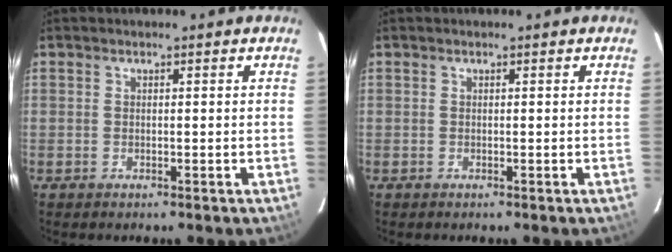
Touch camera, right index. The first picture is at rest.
{"total": 0.0}